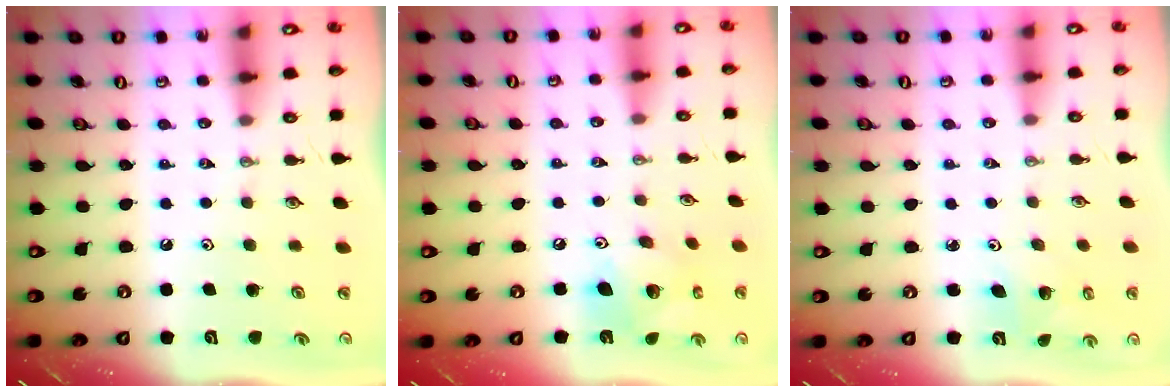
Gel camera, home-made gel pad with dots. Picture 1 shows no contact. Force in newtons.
{"total": 11.7, "press": 11.6, "slide": 1.0}
{"total": 2.8, "press": 2.8, "slide": 0.2}